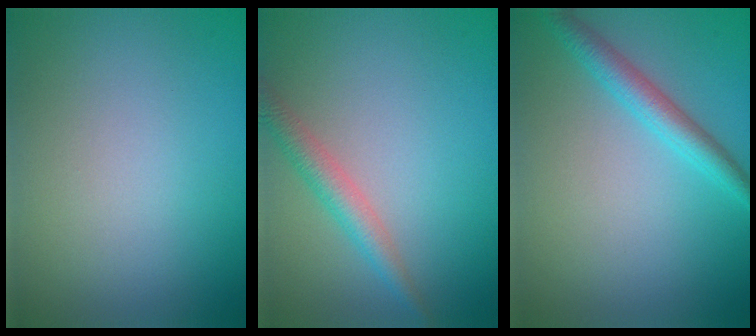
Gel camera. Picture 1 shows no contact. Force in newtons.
{"total": 2.5, "press": 2.5, "slide": 0.1}
{"total": 2.9, "press": 2.9, "slide": 0.1}